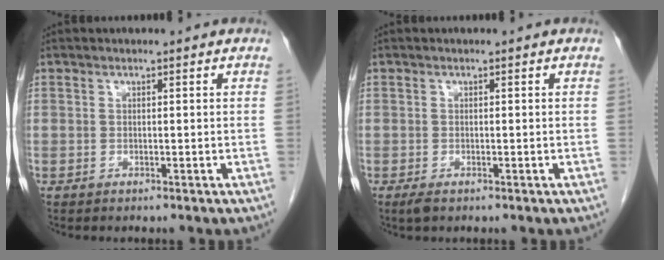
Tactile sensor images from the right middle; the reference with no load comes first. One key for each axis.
{"total": 1.3, "fx": -0.8, "fy": 0.5, "fz": 0.8, "tx": -0.020, "ty": -0.003, "tz": -0.010}